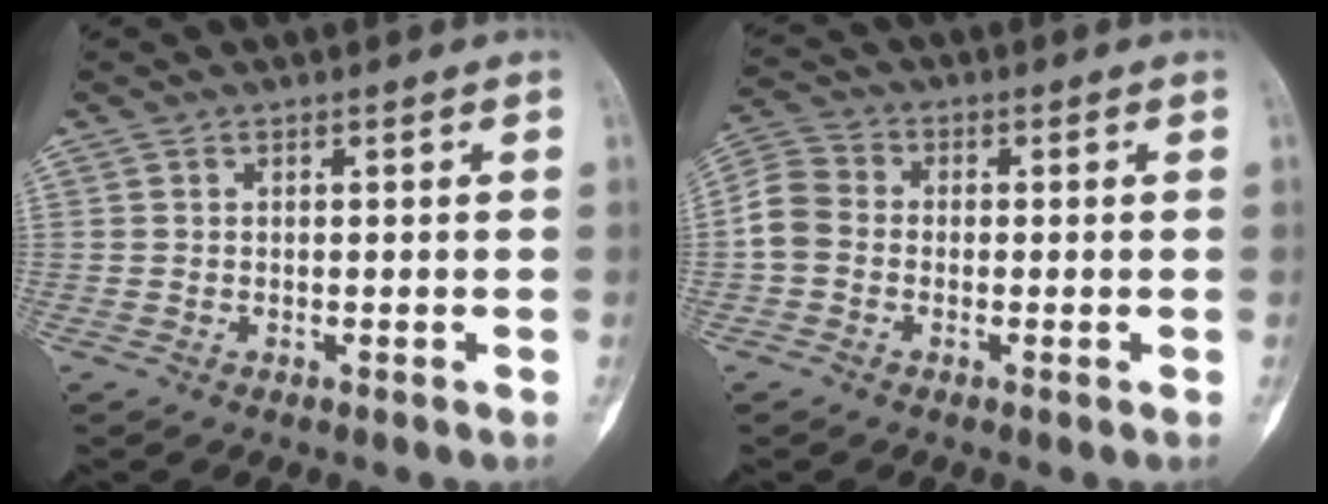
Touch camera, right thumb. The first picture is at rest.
{"total": 5.9, "force": [-1.0, 4.9, 3.0], "torque": [-0.053, 0.017, -0.035]}